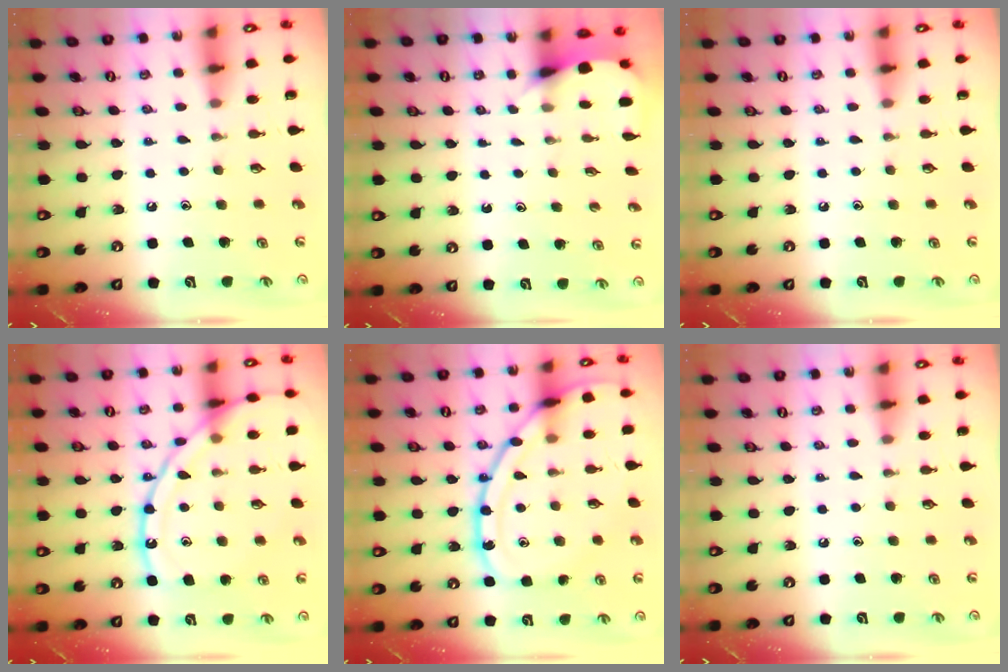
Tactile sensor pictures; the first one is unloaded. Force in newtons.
{"total": 3.6, "press": 3.6, "slide": 0.3}
{"total": 0.0}
{"total": 15.3, "press": 15.2, "slide": 1.6}
{"total": 16.3, "press": 16.2, "slide": 1.0}
{"total": 0.0}